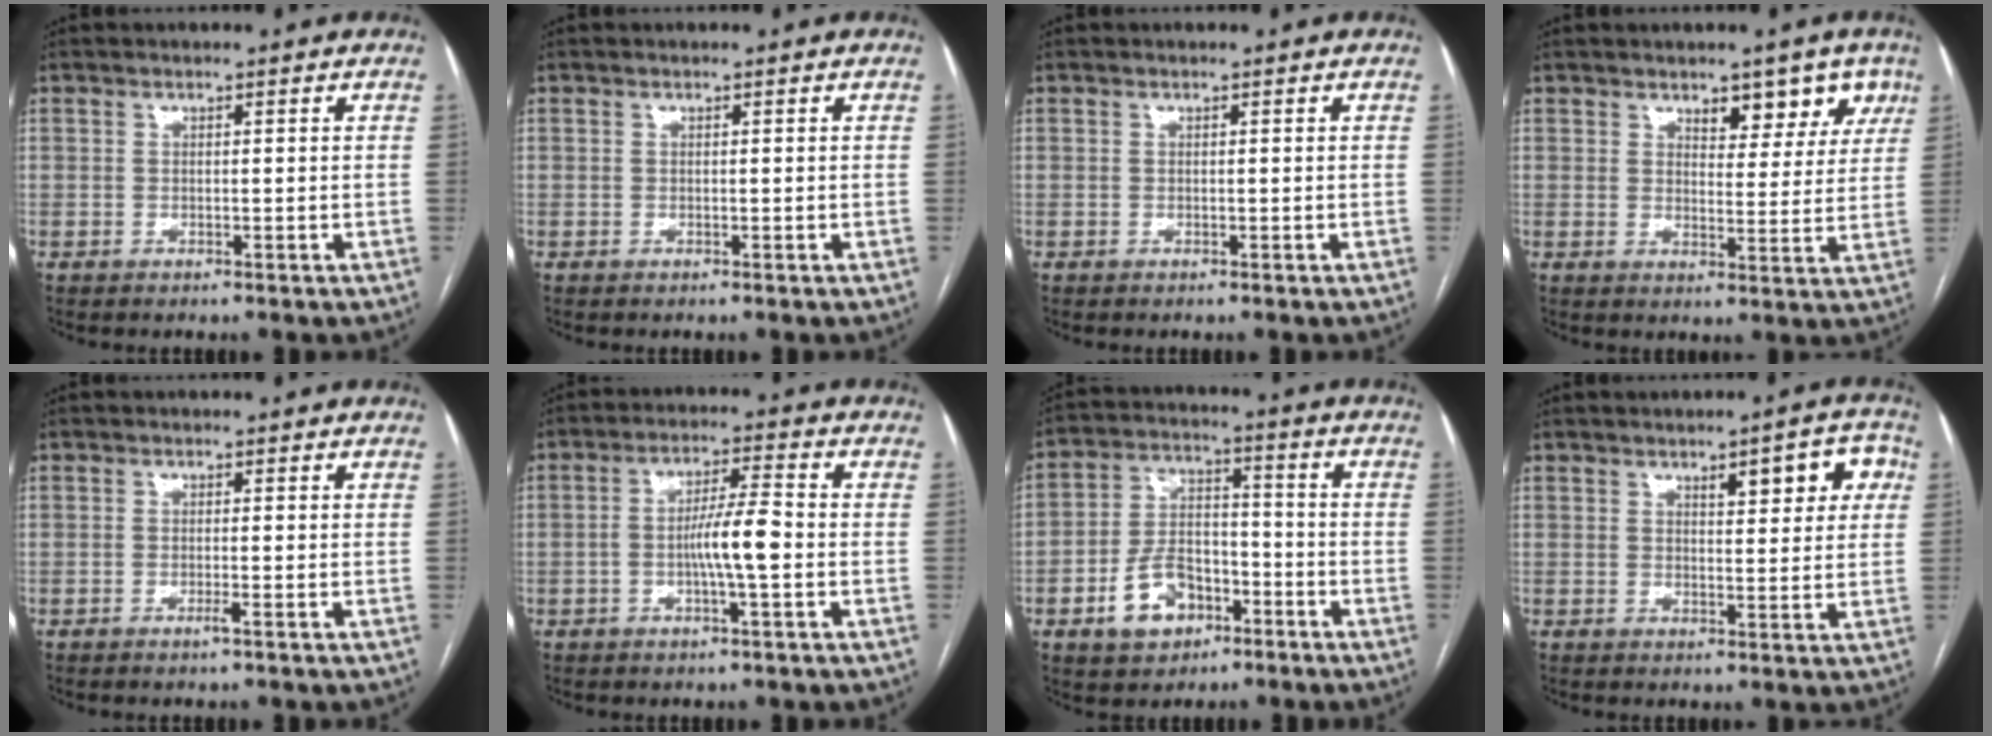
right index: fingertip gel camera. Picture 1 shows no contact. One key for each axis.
{"total": 0.0}
{"total": 0.0}
{"total": 6.3, "fx": 4.2, "fy": 3.1, "fz": 3.6, "tx": -0.022, "ty": 0.003, "tz": 0.056}
{"total": 1.0, "fx": -0.6, "fy": -0.2, "fz": 0.8, "tx": -0.017, "ty": -0.001, "tz": -0.010}
{"total": 6.8, "fx": -1.4, "fy": 0.6, "fz": 6.6, "tx": -0.122, "ty": 0.008, "tz": -0.027}
{"total": 9.7, "fx": -4.7, "fy": 6.3, "fz": 5.7, "tx": -0.115, "ty": 0.021, "tz": -0.075}
{"total": 6.6, "fx": 2.7, "fy": 2.0, "fz": 5.7, "tx": -0.064, "ty": 0.013, "tz": 0.033}